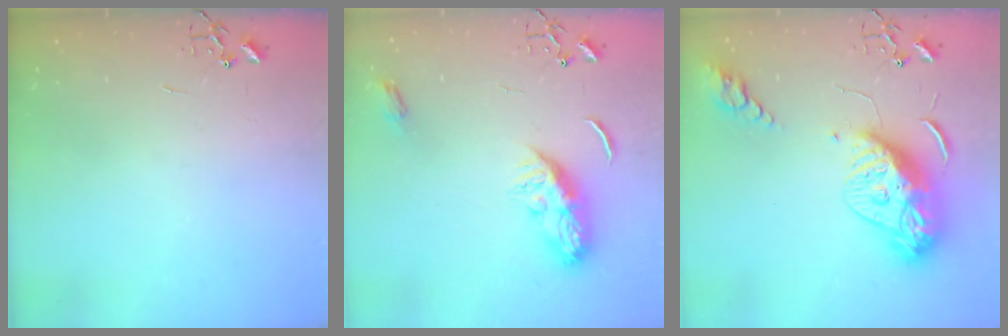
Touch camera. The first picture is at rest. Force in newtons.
{"total": 9.5, "press": 9.5, "slide": 0.2}
{"total": 14.4, "press": 14.4, "slide": 1.3}